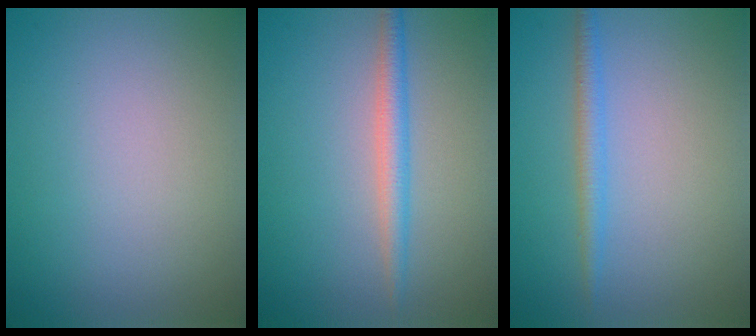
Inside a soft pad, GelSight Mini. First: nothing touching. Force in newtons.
{"total": 2.3, "press": 2.3, "slide": 0.1}
{"total": 1.9, "press": 1.9, "slide": 0.0}